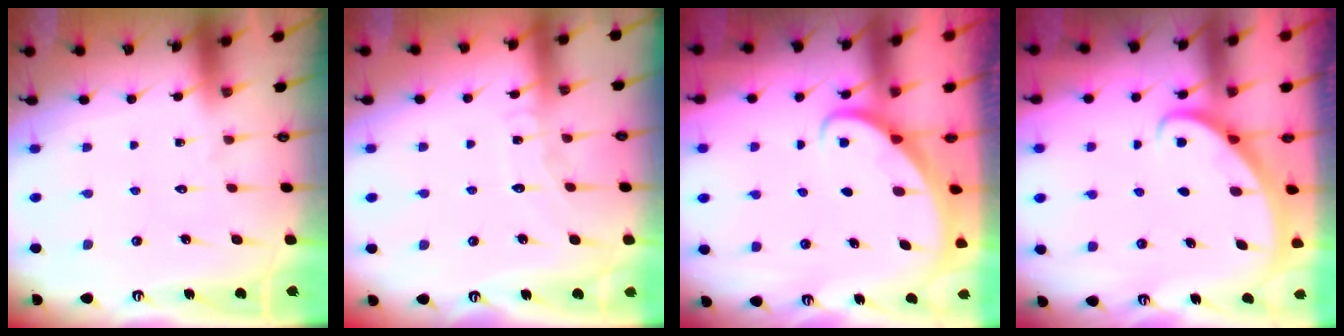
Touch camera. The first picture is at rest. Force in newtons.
{"total": 5.9, "press": 5.9, "slide": 0.6}
{"total": 2.2, "press": 2.2, "slide": 0.3}
{"total": 2.9, "press": 2.9, "slide": 0.2}